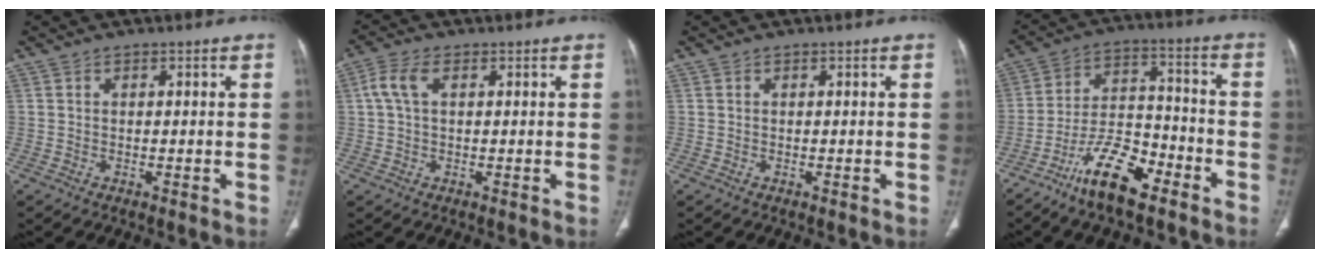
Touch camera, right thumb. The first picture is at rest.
{"total": 4.4, "force": [1.1, 2.4, 3.5], "torque": [-0.090, 0.016, 0.020]}
{"total": 0.0}
{"total": 13.0, "force": [-8.6, 4.8, 8.5], "torque": [-0.154, 0.061, -0.159]}